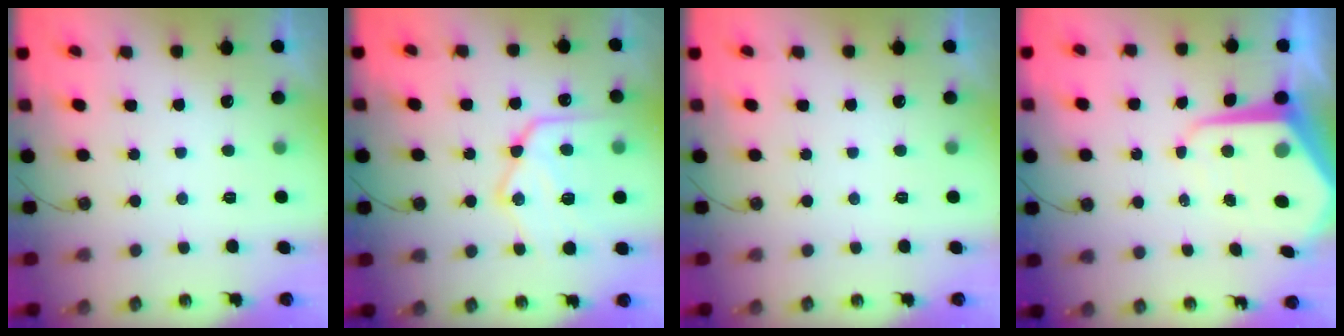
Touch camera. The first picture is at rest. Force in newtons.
{"total": 18.7, "press": 18.7, "slide": 1.1}
{"total": 0.0}
{"total": 10.6, "press": 10.6, "slide": 0.9}